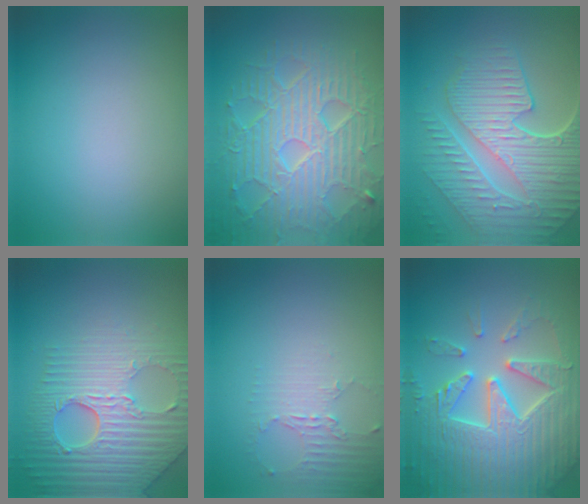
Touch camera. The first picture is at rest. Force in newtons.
{"total": 9.6, "press": 6.4, "slide": 7.1}
{"total": 9.7, "press": 6.6, "slide": 7.0}
{"total": 7.2, "press": 5.7, "slide": 4.5}
{"total": 2.0, "press": 1.5, "slide": 1.4}
{"total": 7.7, "press": 7.5, "slide": 1.5}